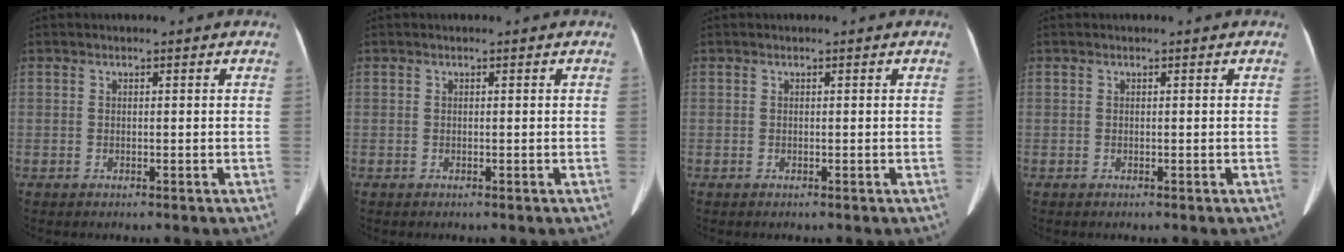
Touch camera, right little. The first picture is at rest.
{"total": 0.0}
{"total": 0.0}
{"total": 0.0}